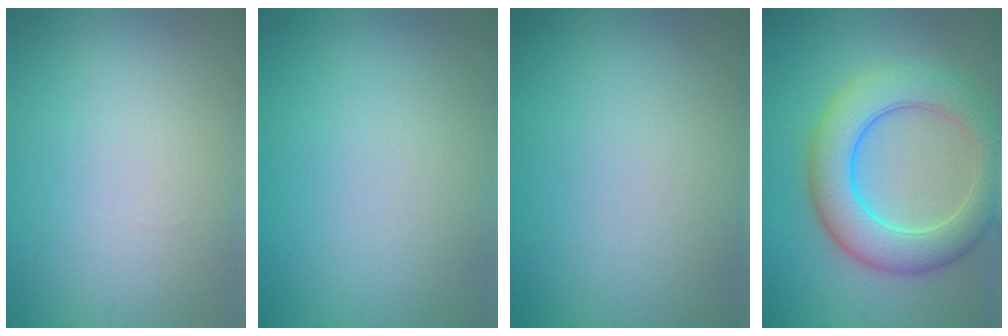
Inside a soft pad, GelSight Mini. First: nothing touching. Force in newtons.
{"total": 0.0}
{"total": 0.0}
{"total": 7.4, "press": 7.4, "slide": 0.3}